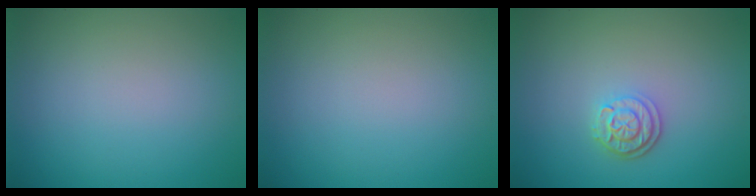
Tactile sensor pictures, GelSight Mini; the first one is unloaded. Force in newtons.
{"total": 0.0}
{"total": 2.6, "press": 2.2, "slide": 1.4}